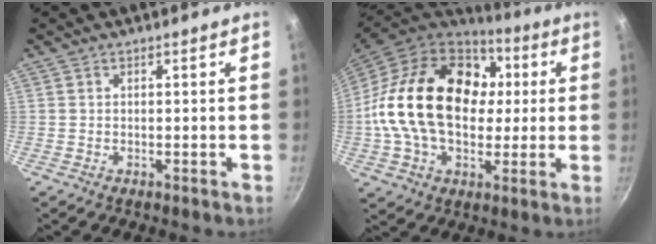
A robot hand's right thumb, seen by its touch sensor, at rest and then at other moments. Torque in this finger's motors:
{"motor_torque": [-1.10, 2.78, 2.19, -0.58, 0.56]}